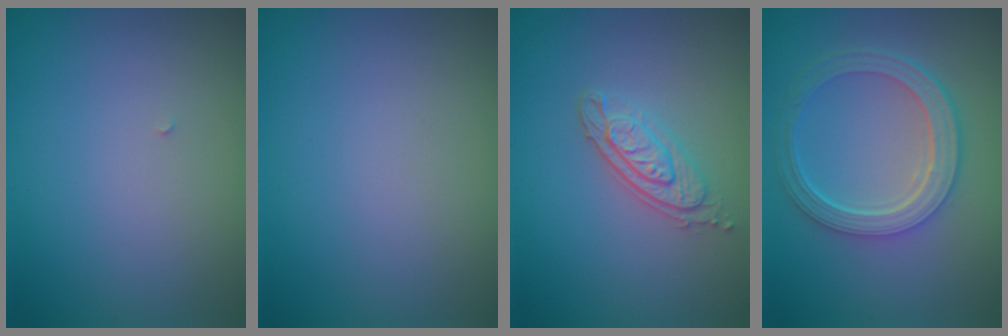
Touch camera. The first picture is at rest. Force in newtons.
{"total": 0.0}
{"total": 2.9, "press": 2.6, "slide": 1.4}
{"total": 5.2, "press": 3.8, "slide": 3.4}